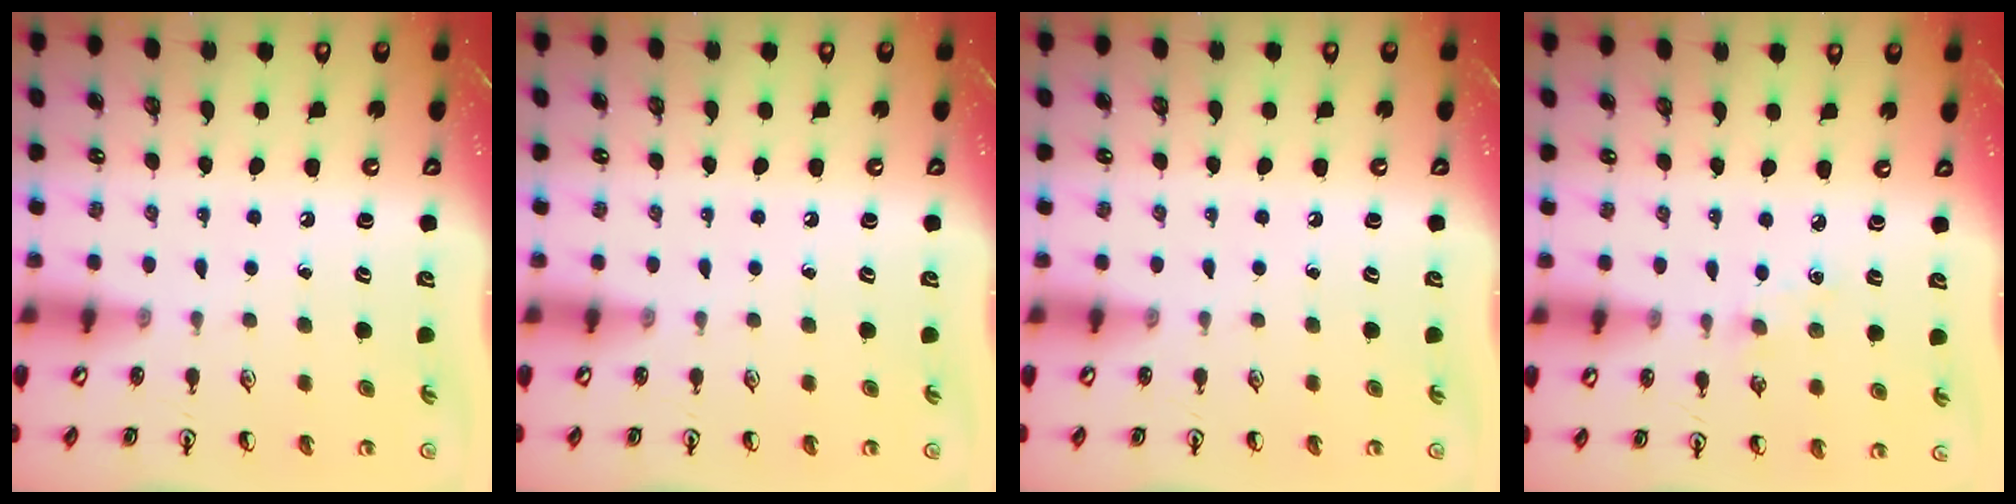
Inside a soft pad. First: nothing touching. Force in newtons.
{"total": 0.0}
{"total": 0.0}
{"total": 2.9, "press": 2.9, "slide": 0.4}